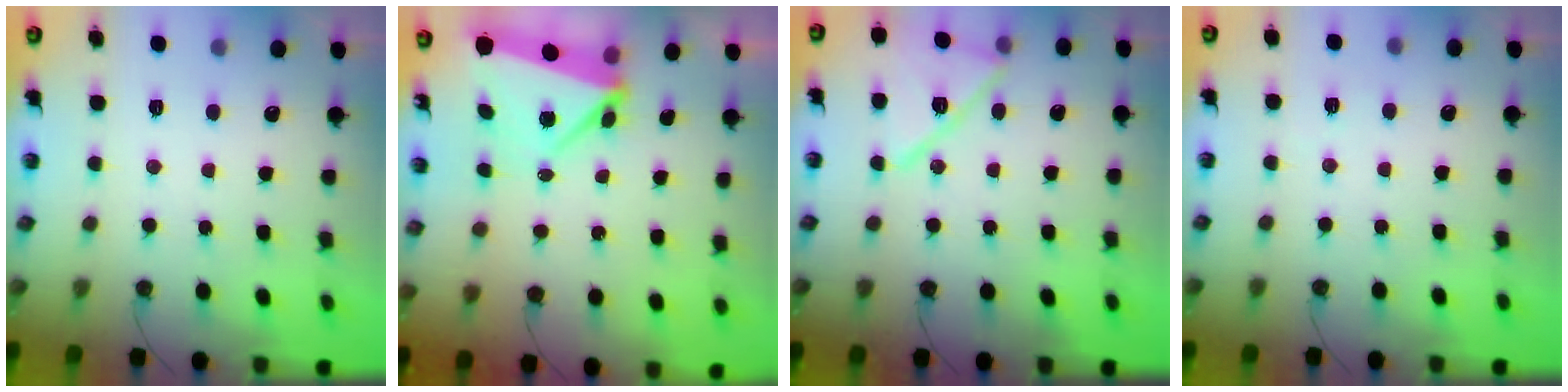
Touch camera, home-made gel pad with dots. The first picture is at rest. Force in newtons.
{"total": 6.0, "press": 5.9, "slide": 0.9}
{"total": 14.0, "press": 14.0, "slide": 1.1}
{"total": 2.9, "press": 1.6, "slide": 2.4}